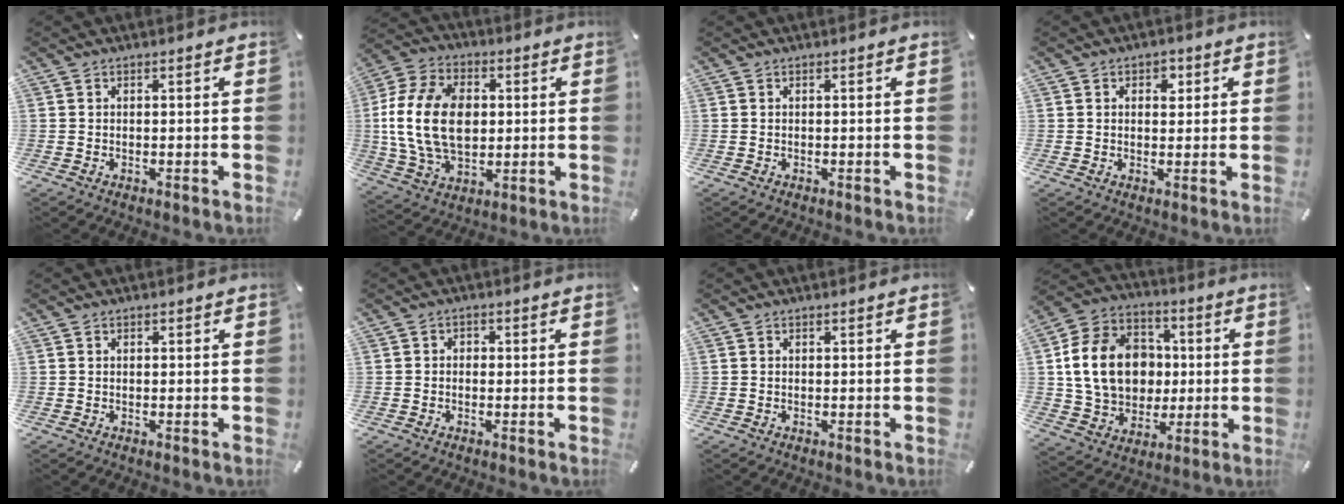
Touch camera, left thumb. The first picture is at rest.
{"total": 17.4, "force": [0.7, 12.4, 12.1], "torque": [-0.272, 0.010, 0.011]}
{"total": 0.0}
{"total": 2.9, "force": [1.0, 2.2, 1.5], "torque": [-0.002, -0.005, 0.007]}
{"total": 0.5, "force": [0.1, 0.4, 0.3], "torque": [-0.005, 0.003, 0.000]}
{"total": 1.5, "force": [-0.7, 1.2, 0.5], "torque": [-0.008, 0.007, -0.016]}
{"total": 0.0}
{"total": 18.1, "force": [1.0, 15.1, 9.8], "torque": [-0.198, 0.021, 0.026]}